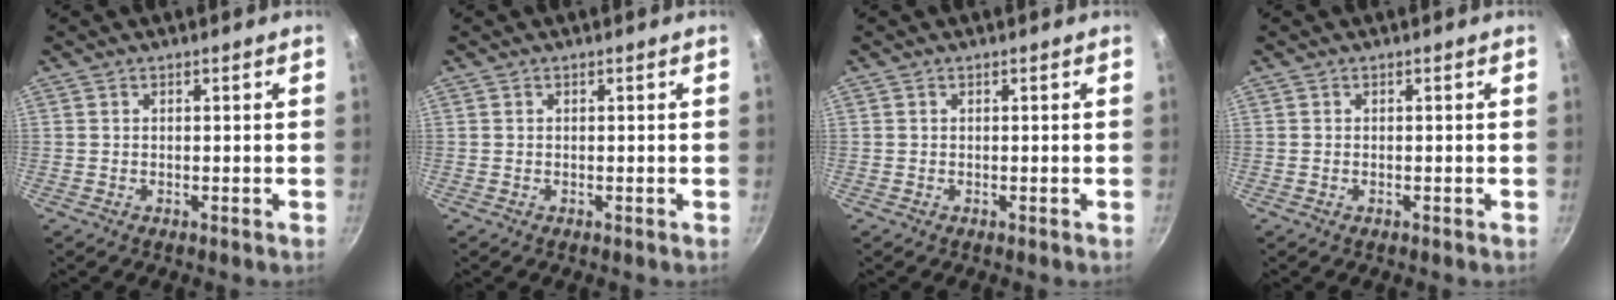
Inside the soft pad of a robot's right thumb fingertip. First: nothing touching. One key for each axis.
{"total": 0.0}
{"total": 0.0}
{"total": 0.0}